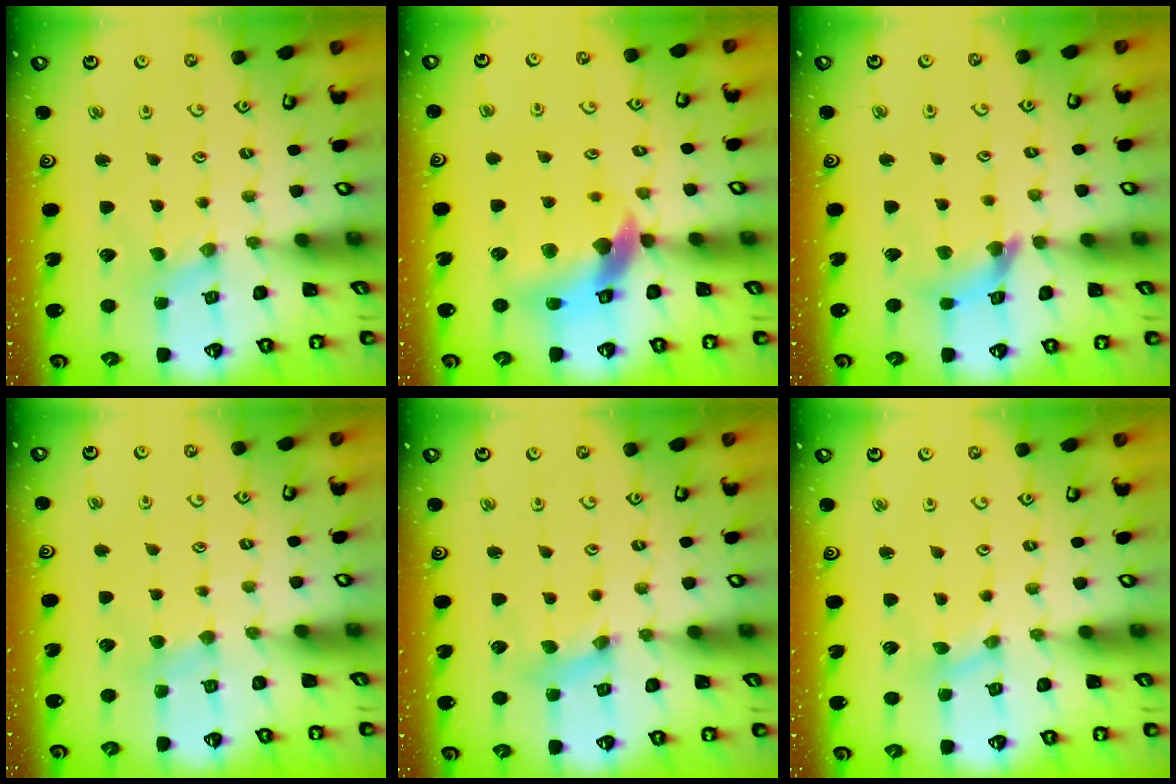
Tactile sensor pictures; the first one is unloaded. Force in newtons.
{"total": 11.0, "press": 10.8, "slide": 1.7}
{"total": 7.3, "press": 7.3, "slide": 0.7}
{"total": 2.8, "press": 2.8, "slide": 0.5}
{"total": 2.1, "press": 2.1, "slide": 0.3}
{"total": 0.0}